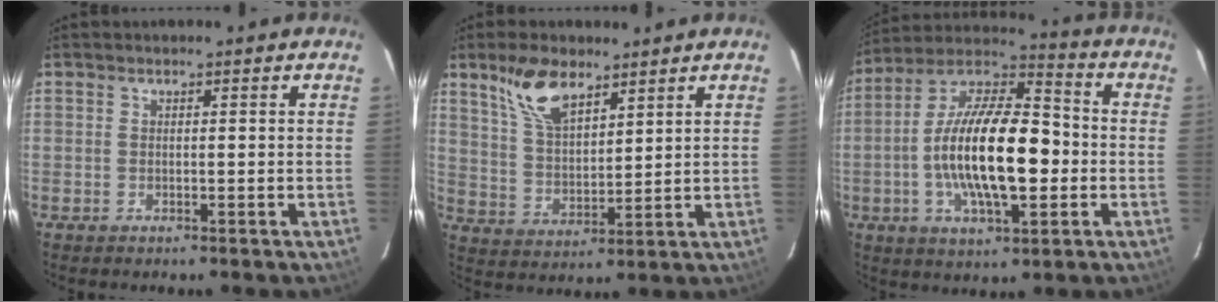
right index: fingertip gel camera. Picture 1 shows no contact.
{"total": 9.9, "force": [6.6, 4.4, 5.9], "torque": [-0.113, 0.012, 0.136]}
{"total": 20.2, "force": [-2.9, 7.7, 18.4], "torque": [-0.345, 0.004, -0.058]}